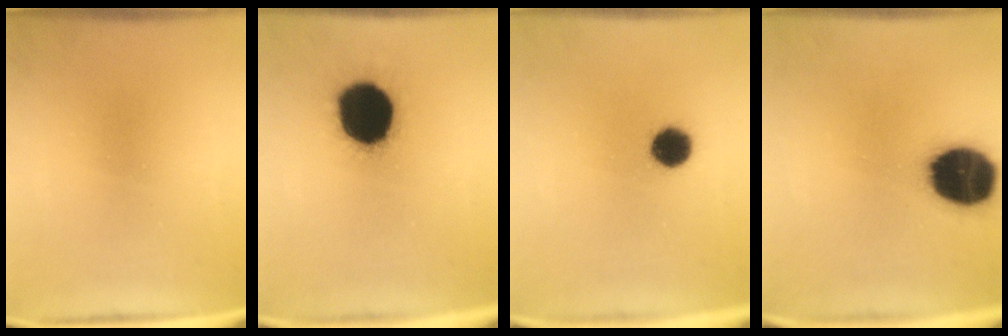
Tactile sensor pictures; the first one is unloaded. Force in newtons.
{"total": 17.8}
{"total": 7.2}
{"total": 19.8}